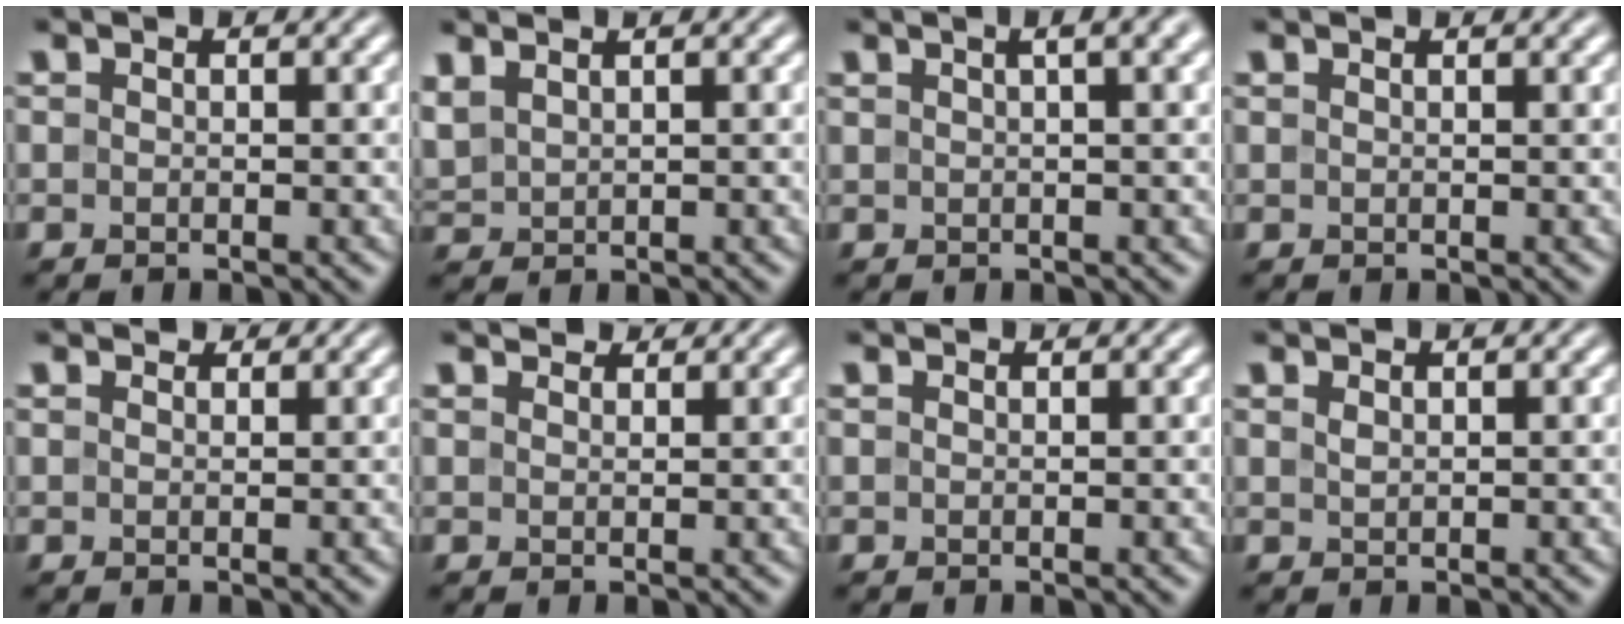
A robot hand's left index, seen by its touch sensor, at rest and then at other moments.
{"total": 2.0, "force": [1.5, 0.9, 1.0], "torque": [-0.031, 0.008, 0.039]}
{"total": 7.4, "force": [3.4, 3.5, 5.6], "torque": [-0.033, 0.044, 0.014]}
{"total": 1.3, "force": [1.1, 0.4, 0.6], "torque": [-0.005, 0.001, 0.007]}
{"total": 2.0, "force": [1.7, 0.8, 0.6], "torque": [-0.014, -0.002, 0.019]}
{"total": 2.8, "force": [2.5, 0.8, 0.8], "torque": [-0.017, -0.002, 0.035]}
{"total": 1.2, "force": [1.1, 0.2, 0.3], "torque": [-0.013, 0.000, 0.011]}
{"total": 0.7, "force": [0.6, 0.2, 0.4], "torque": [-0.011, 0.001, 0.012]}